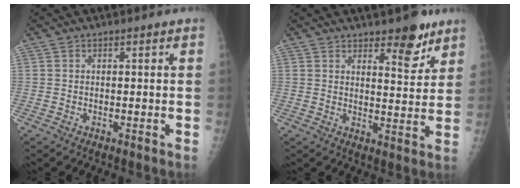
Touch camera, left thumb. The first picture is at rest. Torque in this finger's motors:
{"motor_torque": [0.02, 0.12, -0.17, 0.00, 0.04]}